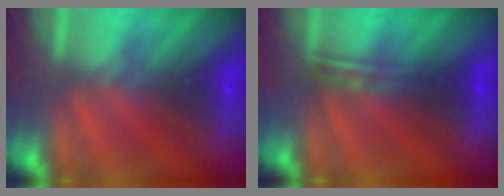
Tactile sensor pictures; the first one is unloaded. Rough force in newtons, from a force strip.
{"total": 2.4}